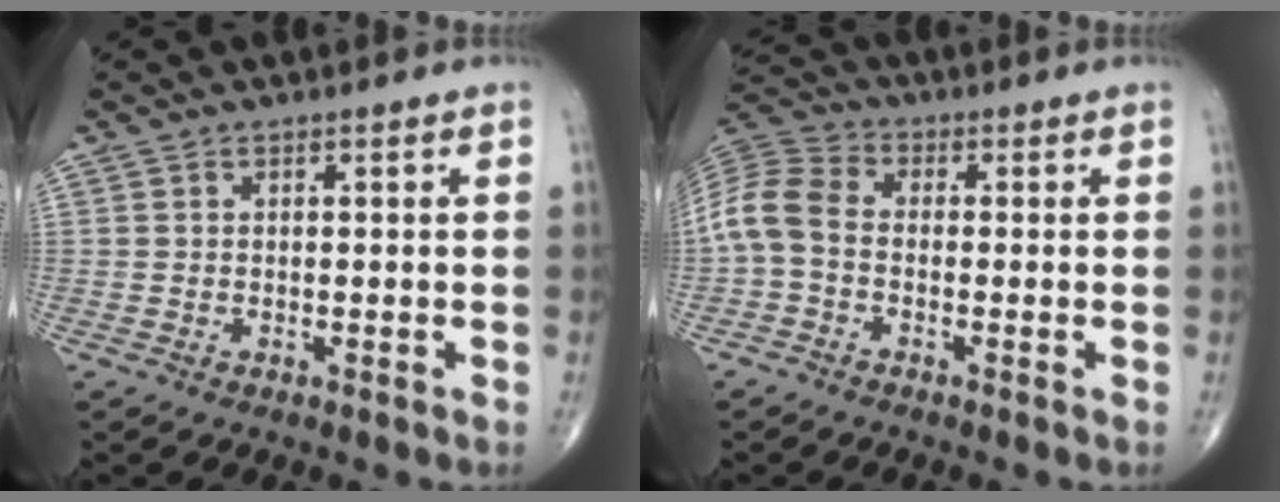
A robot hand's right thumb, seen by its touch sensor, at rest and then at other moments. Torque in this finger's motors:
{"motor_torque": [-0.01, 0.34, 0.68, -0.34, 0.23]}